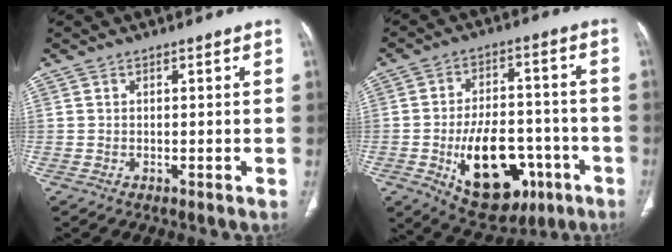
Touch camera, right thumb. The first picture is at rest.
{"total": 18.7, "force": [-6.7, 10.8, 13.8], "torque": [-0.179, 0.031, -0.084]}